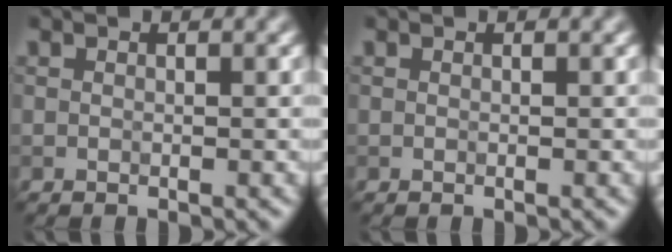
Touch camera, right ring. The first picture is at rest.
{"total": 0.0}